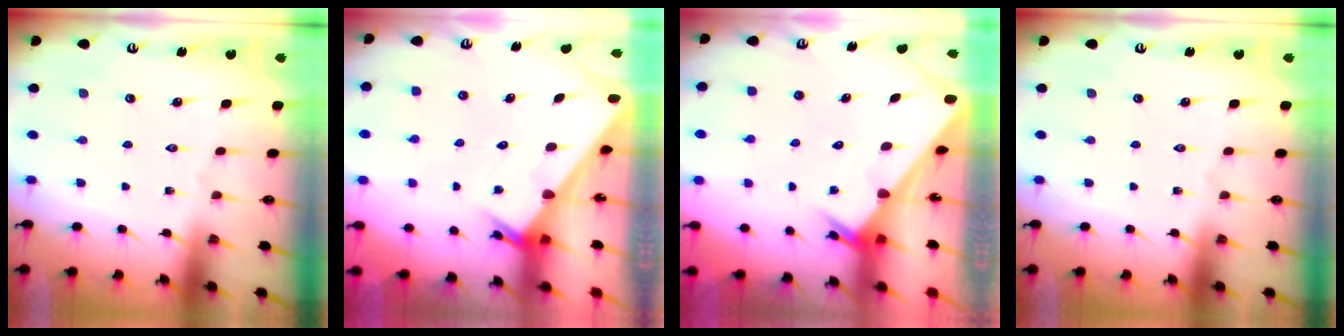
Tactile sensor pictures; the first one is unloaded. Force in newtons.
{"total": 2.0, "press": 2.0, "slide": 0.1}
{"total": 3.4, "press": 3.4, "slide": 0.4}
{"total": 0.0}